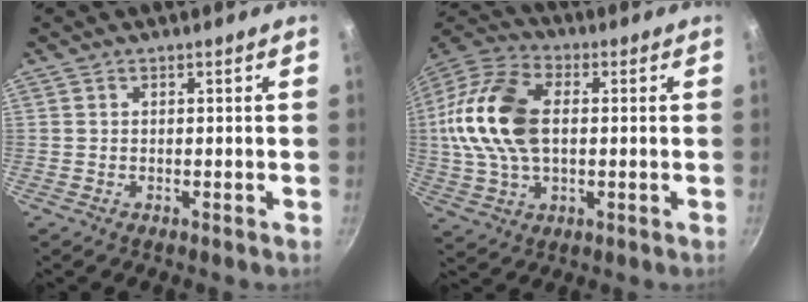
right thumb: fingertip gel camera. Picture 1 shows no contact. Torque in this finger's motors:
{"motor_torque": [2.17, 2.83, 0.63, -0.33, 0.54]}